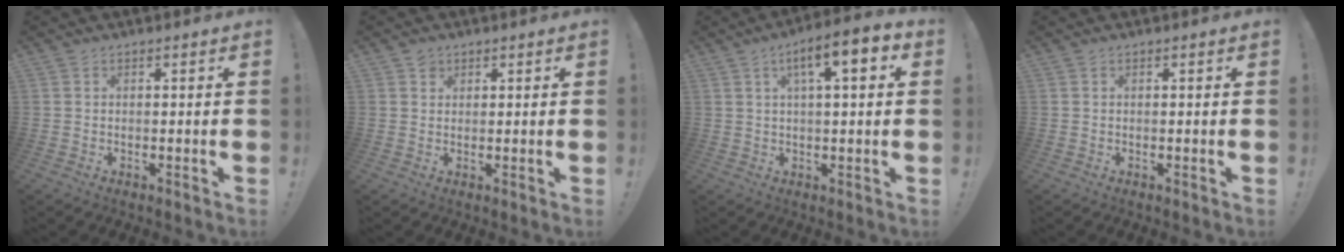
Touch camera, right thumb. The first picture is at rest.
{"total": 2.0, "force": [1.4, 1.4, 0.4], "torque": [0.003, -0.007, 0.023]}
{"total": 8.8, "force": [2.9, 2.2, 8.0], "torque": [-0.121, -0.007, 0.044]}
{"total": 0.0}